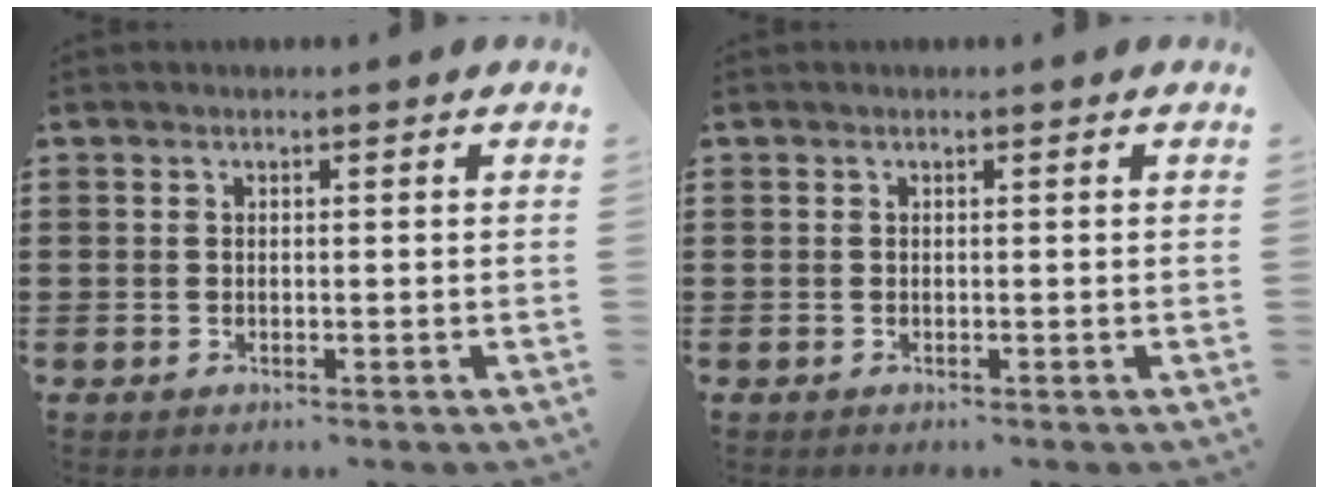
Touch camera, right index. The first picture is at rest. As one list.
[{"total": 0.0}]